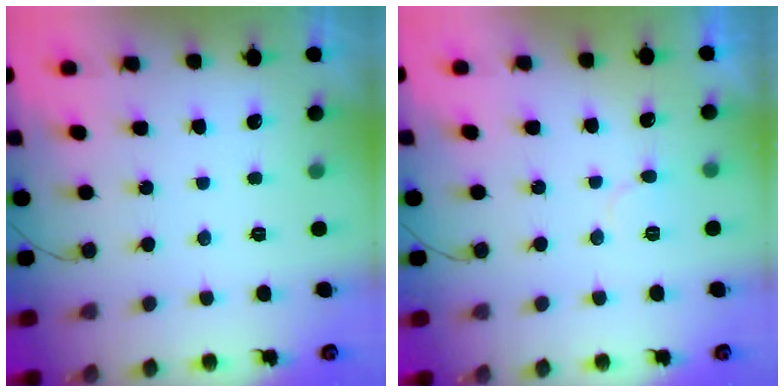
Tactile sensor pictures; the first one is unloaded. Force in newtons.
{"total": 6.5, "press": 6.5, "slide": 0.7}